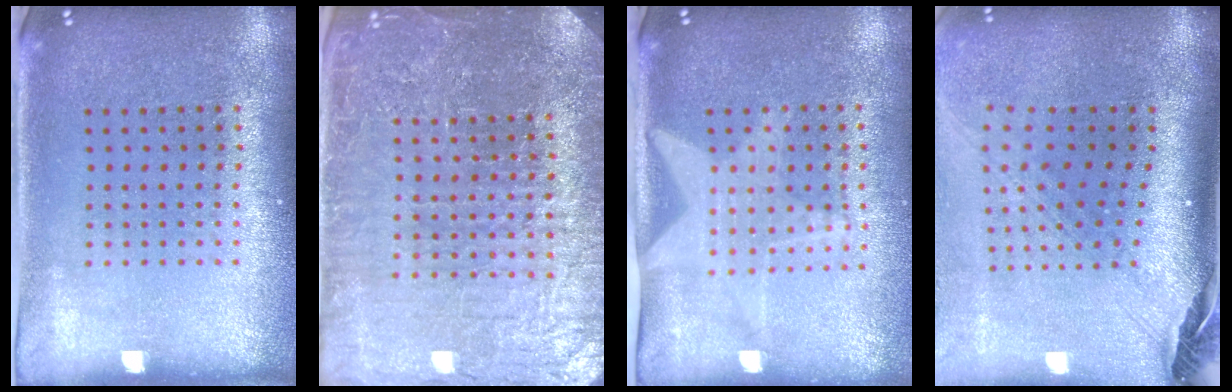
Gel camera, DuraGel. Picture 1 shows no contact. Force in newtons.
{"total": 5.1, "press": 4.7, "slide": 2.0}
{"total": 1.4, "press": 1.4, "slide": 0.3}
{"total": 3.0, "press": 2.2, "slide": 2.1}